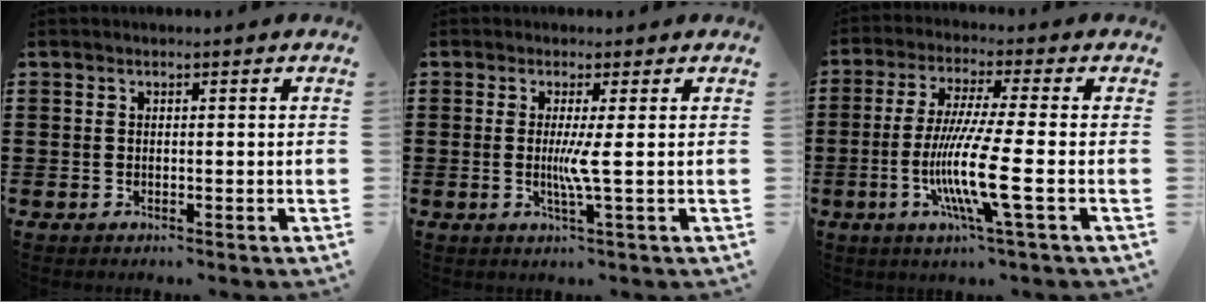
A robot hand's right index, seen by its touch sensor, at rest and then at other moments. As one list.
[{"total": 3.7, "force": [-0.1, -0.6, 3.7], "torque": [-0.066, -0.012, -0.006]}, {"total": 11.2, "force": [-3.0, 0.0, 10.8], "torque": [-0.226, -0.021, -0.064]}]